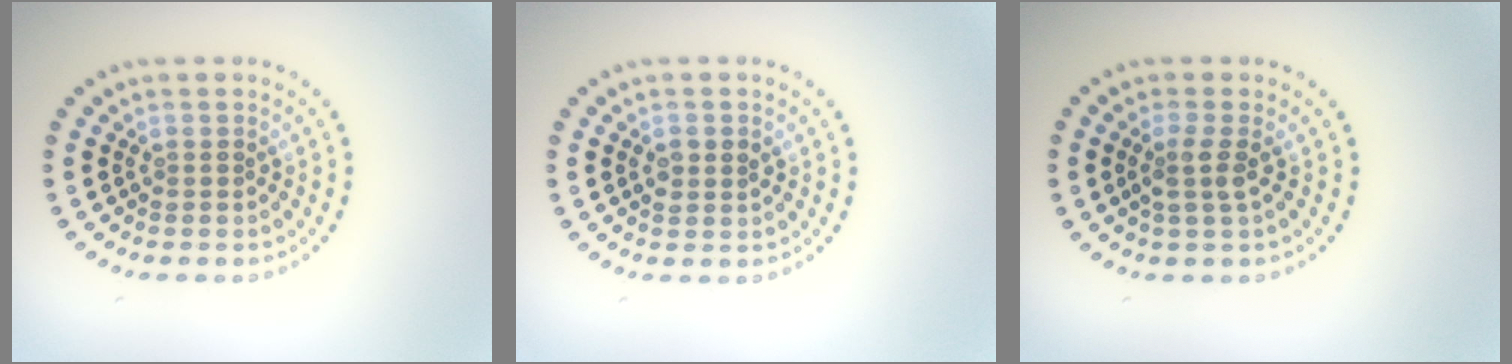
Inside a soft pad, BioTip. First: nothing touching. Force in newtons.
{"total": 1.4, "press": 1.4, "slide": 0.3}
{"total": 1.9, "press": 1.5, "slide": 1.2}